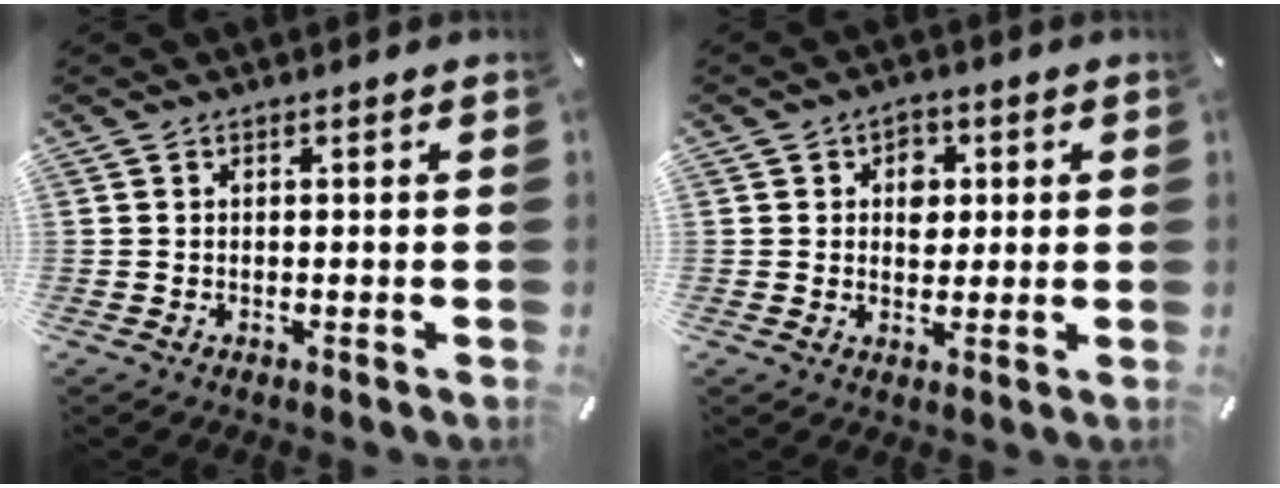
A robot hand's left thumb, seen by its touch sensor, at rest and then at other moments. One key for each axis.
{"total": 5.1, "fx": 0.9, "fy": 4.3, "fz": 2.6, "tx": -0.018, "ty": -0.006, "tz": 0.007}